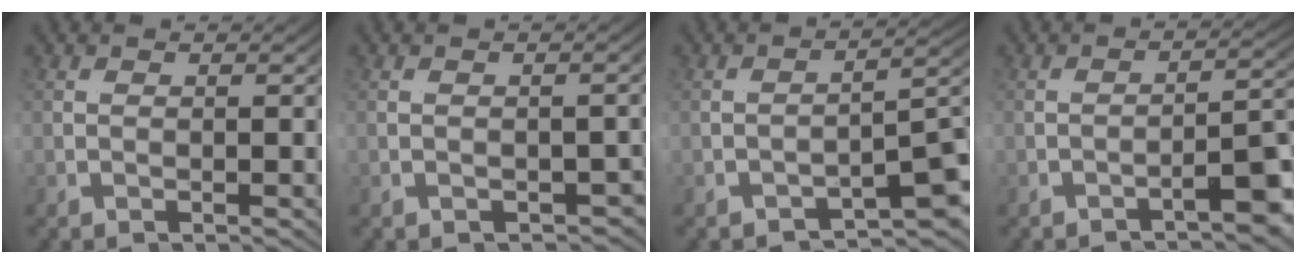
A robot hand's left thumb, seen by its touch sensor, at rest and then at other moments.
{"total": 2.3, "force": [-0.8, 1.2, 1.8], "torque": [-0.022, -0.009, -0.005]}
{"total": 4.3, "force": [-2.2, 0.3, 3.7], "torque": [-0.058, 0.005, -0.030]}
{"total": 3.6, "force": [-1.9, -1.9, 2.4], "torque": [-0.043, 0.018, -0.029]}